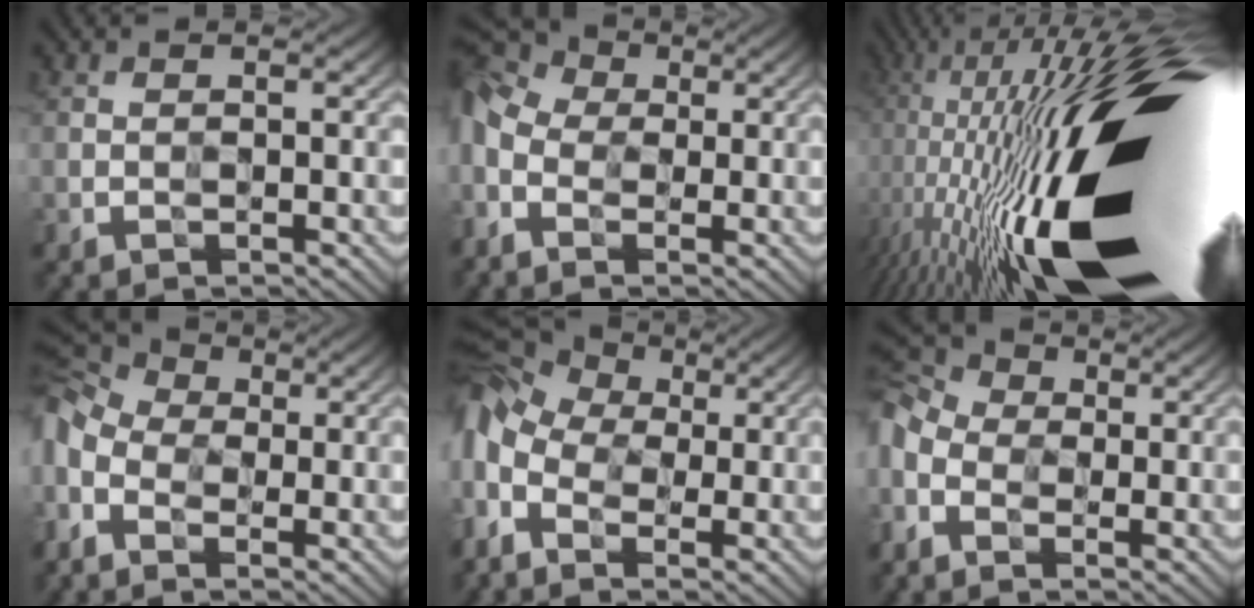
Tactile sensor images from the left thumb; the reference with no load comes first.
{"total": 10.3, "force": [-1.2, 7.6, 6.9], "torque": [-0.182, 0.000, -0.021]}
{"total": 23.1, "force": [-2.4, 6.1, 22.2], "torque": [-0.348, 0.048, -0.071]}
{"total": 11.0, "force": [-2.3, 7.7, 7.5], "torque": [-0.201, -0.011, -0.038]}
{"total": 10.8, "force": [-0.9, 7.7, 7.5], "torque": [-0.209, -0.017, -0.012]}
{"total": 9.4, "force": [-1.9, 7.0, 6.0], "torque": [-0.165, 0.002, -0.040]}